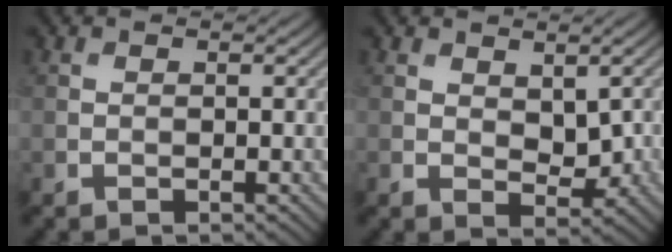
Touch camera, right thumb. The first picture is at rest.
{"total": 3.0, "force": [0.7, 1.8, 2.2], "torque": [-0.041, -0.007, 0.016]}